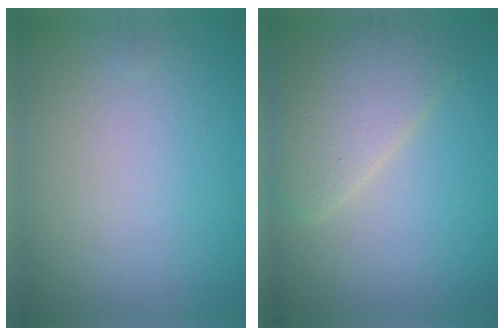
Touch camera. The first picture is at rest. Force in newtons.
{"total": 4.3, "press": 4.3, "slide": 0.3}